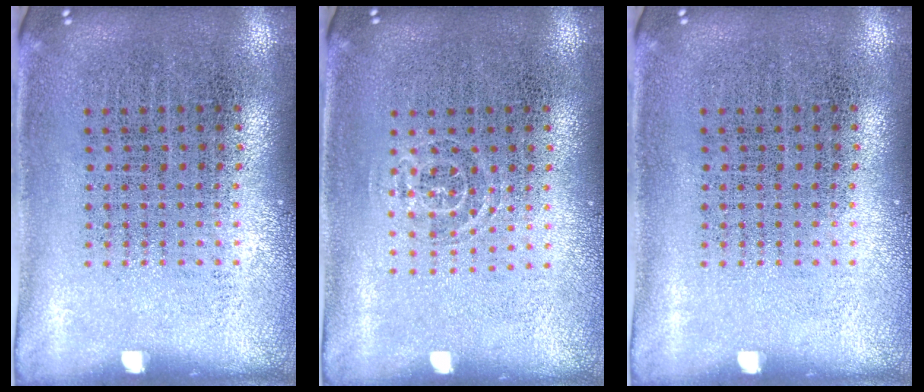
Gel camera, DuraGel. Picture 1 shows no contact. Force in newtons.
{"total": 0.8, "press": 0.6, "slide": 0.6}
{"total": 0.0}